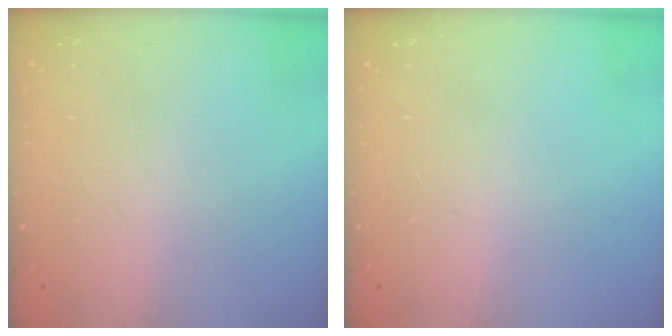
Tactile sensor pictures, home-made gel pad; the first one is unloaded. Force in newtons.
{"total": 0.0}